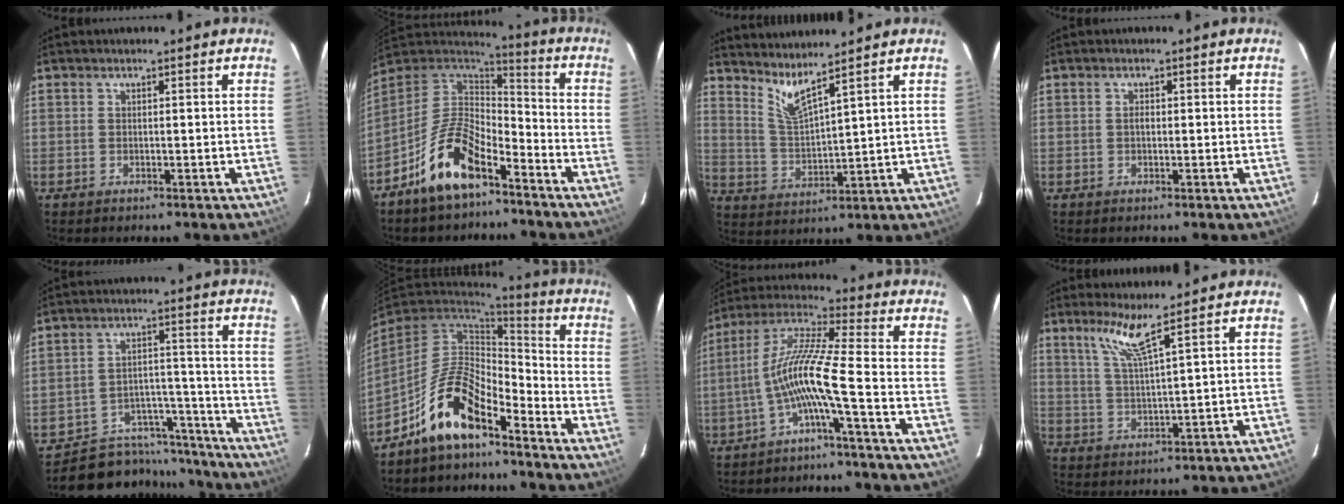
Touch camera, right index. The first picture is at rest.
{"total": 14.7, "force": [-9.3, 6.0, 9.7], "torque": [-0.196, 0.011, -0.173]}
{"total": 5.8, "force": [4.9, -0.4, 3.0], "torque": [-0.063, -0.016, 0.104]}
{"total": 0.8, "force": [0.0, 0.6, 0.6], "torque": [-0.009, 0.003, -0.001]}
{"total": 17.0, "force": [-14.5, 8.3, 3.2], "torque": [-0.069, 0.061, -0.190]}
{"total": 13.2, "force": [-8.9, 5.1, 8.3], "torque": [-0.174, 0.010, -0.167]}
{"total": 10.2, "force": [-3.9, -0.5, 9.4], "torque": [-0.196, 0.013, -0.079]}
{"total": 5.7, "force": [4.1, -0.9, 3.8], "torque": [-0.075, -0.001, 0.085]}